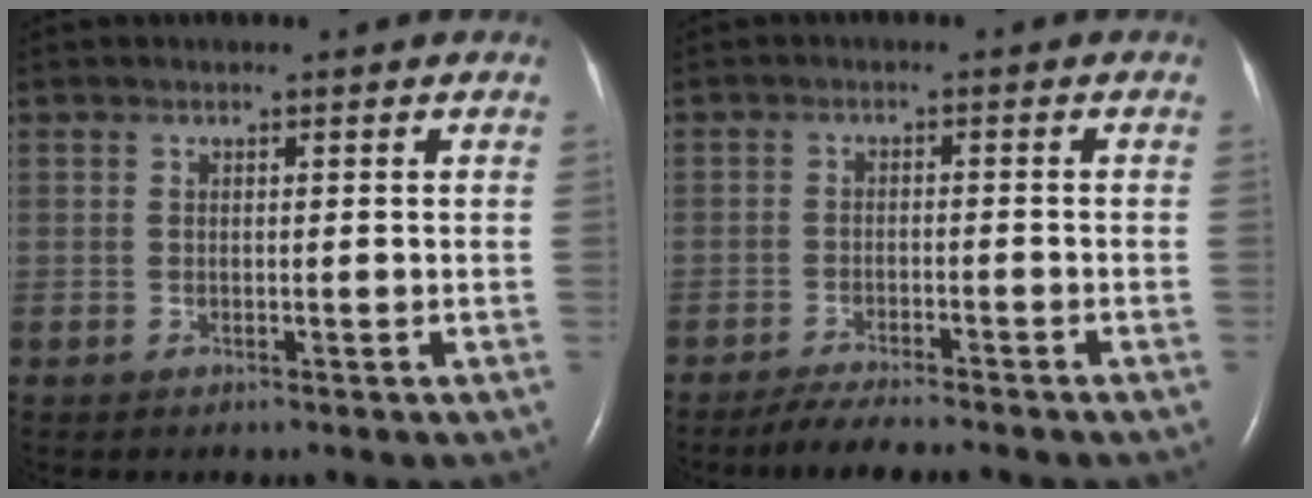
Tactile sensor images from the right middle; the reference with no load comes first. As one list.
[{"total": 5.4, "force": [-4.9, 0.0, 2.2], "torque": [-0.042, -0.018, -0.084]}]